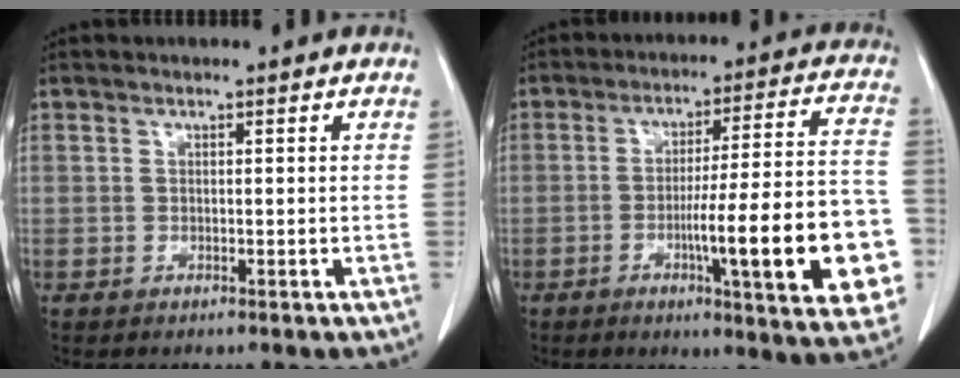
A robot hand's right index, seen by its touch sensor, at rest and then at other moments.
{"total": 20.7, "force": [-5.6, 1.9, 19.9], "torque": [-0.208, 0.012, -0.069]}